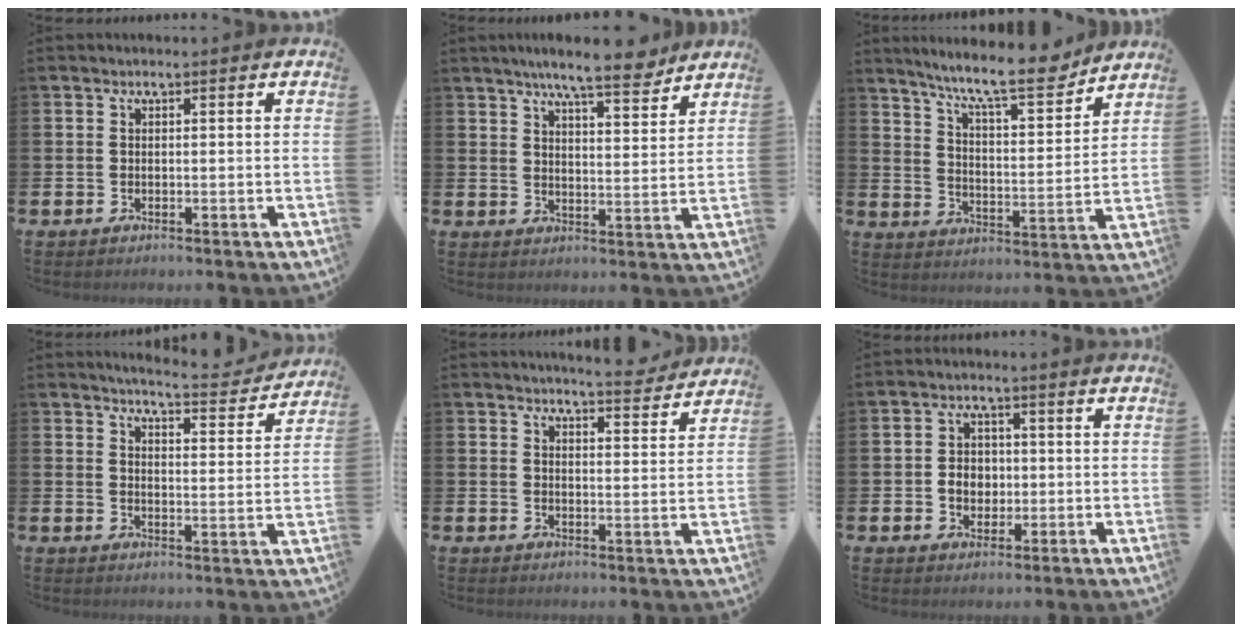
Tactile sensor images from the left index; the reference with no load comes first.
{"total": 8.1, "force": [7.3, 0.9, 3.4], "torque": [-0.065, -0.035, 0.126]}
{"total": 10.8, "force": [9.5, 1.3, 5.0], "torque": [-0.106, -0.058, 0.159]}
{"total": 5.3, "force": [5.2, 0.2, 1.0], "torque": [-0.027, -0.039, 0.086]}
{"total": 4.9, "force": [4.9, 0.1, 0.6], "torque": [-0.006, -0.034, 0.084]}
{"total": 3.5, "force": [-0.3, 3.0, 1.8], "torque": [-0.025, 0.003, -0.015]}